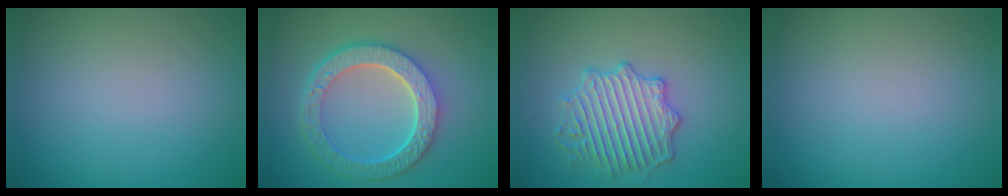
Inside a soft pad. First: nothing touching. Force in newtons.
{"total": 6.4, "press": 4.9, "slide": 4.1}
{"total": 4.0, "press": 4.0, "slide": 0.2}
{"total": 0.0}